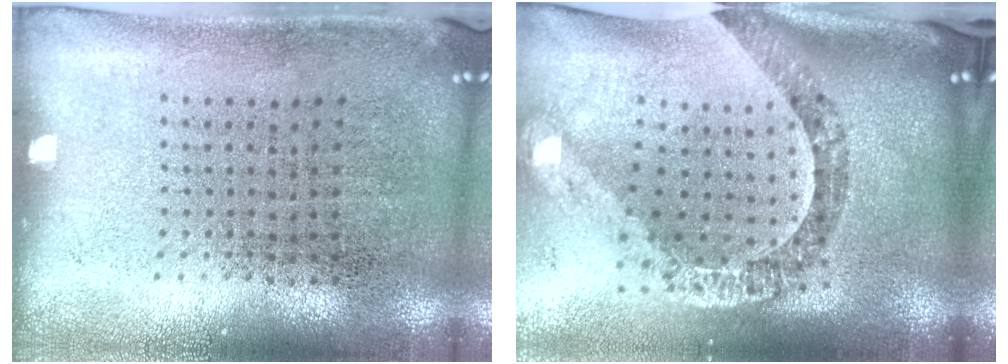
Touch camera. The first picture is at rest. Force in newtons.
{"total": 2.4, "press": 1.9, "slide": 1.5}